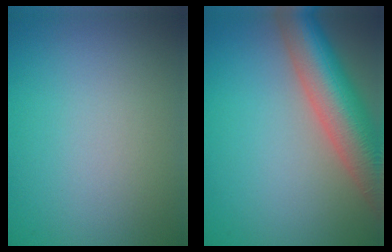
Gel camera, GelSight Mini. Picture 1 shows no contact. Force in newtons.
{"total": 10.2, "press": 10.1, "slide": 0.6}